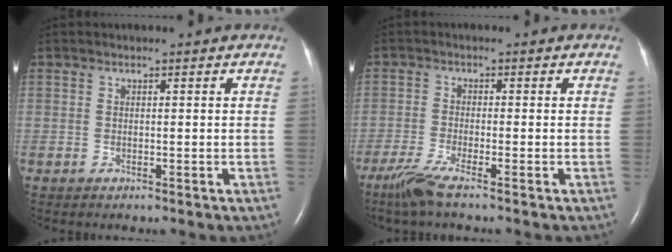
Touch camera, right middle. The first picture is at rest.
{"total": 4.7, "force": [-3.5, -0.2, 3.2], "torque": [-0.074, -0.017, -0.072]}